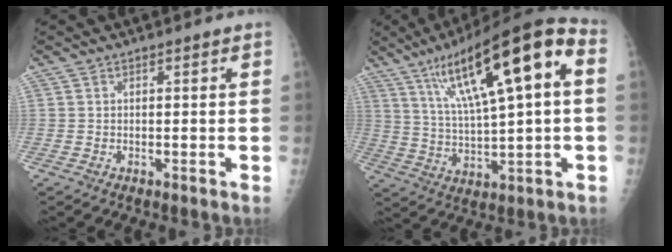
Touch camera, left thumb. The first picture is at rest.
{"total": 21.6, "force": [6.7, 5.3, 19.9], "torque": [-0.315, 0.020, 0.110]}